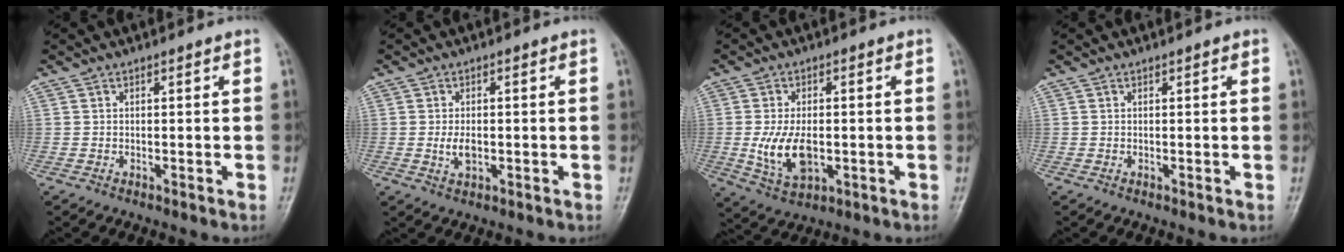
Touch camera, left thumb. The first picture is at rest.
{"total": 3.0, "force": [-0.5, 1.7, 2.4], "torque": [-0.046, 0.002, -0.007]}
{"total": 8.7, "force": [-1.3, 5.0, 7.0], "torque": [-0.128, -0.004, -0.015]}
{"total": 0.0}